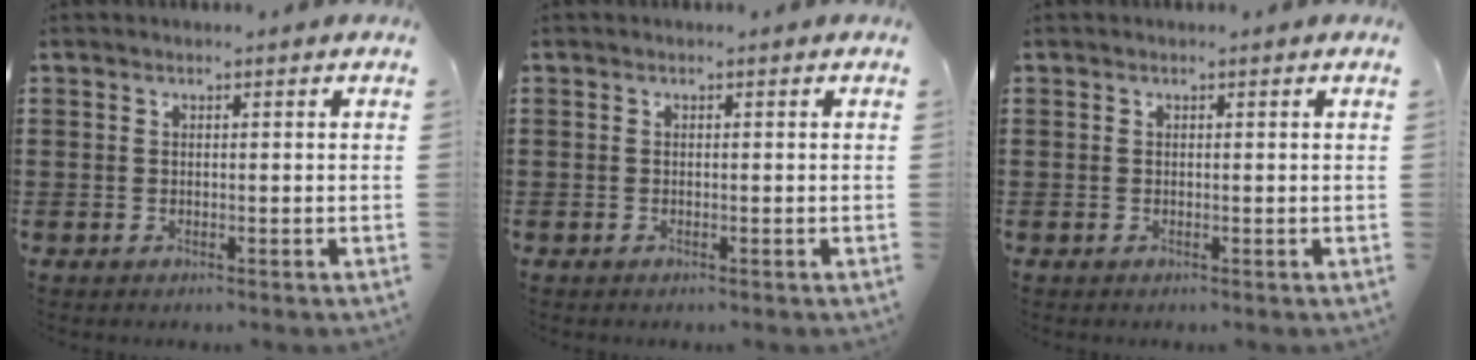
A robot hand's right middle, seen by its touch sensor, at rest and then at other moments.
{"total": 0.0}
{"total": 0.0}